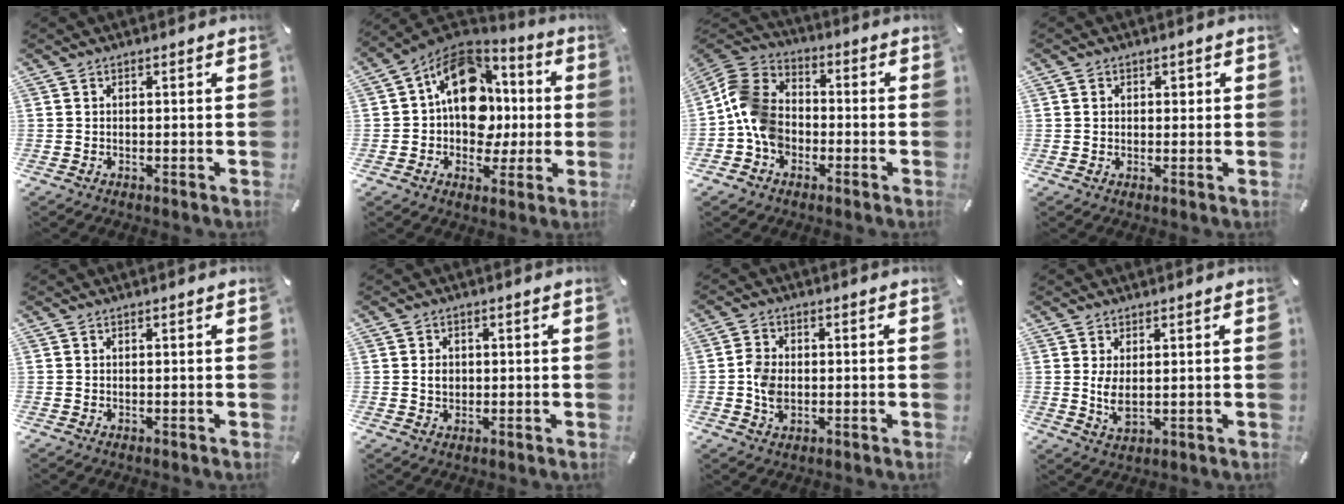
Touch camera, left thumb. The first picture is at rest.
{"total": 17.8, "force": [1.7, 13.9, 11.0], "torque": [-0.164, -0.001, 0.038]}
{"total": 11.4, "force": [-3.7, 9.3, 5.6], "torque": [-0.134, 0.033, -0.069]}
{"total": 2.2, "force": [0.3, 2.1, 0.8], "torque": [-0.003, 0.001, -0.002]}
{"total": 0.0}
{"total": 2.8, "force": [0.1, 2.3, 1.5], "torque": [-0.024, 0.002, -0.001]}
{"total": 5.7, "force": [-0.8, 4.4, 3.6], "torque": [-0.084, 0.003, -0.016]}
{"total": 4.8, "force": [0.8, 2.2, 4.2], "torque": [-0.094, -0.009, 0.010]}